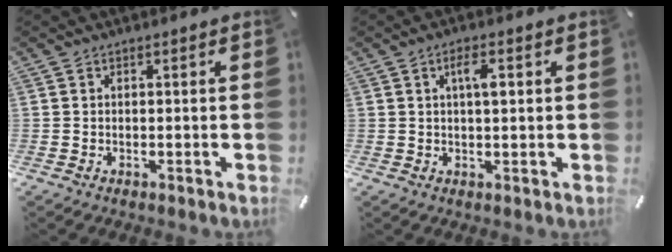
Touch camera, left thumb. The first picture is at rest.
{"total": 3.9, "force": [1.1, 1.1, 3.6], "torque": [-0.067, 0.004, 0.013]}